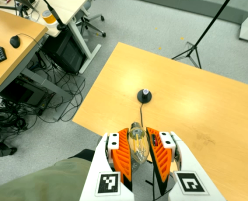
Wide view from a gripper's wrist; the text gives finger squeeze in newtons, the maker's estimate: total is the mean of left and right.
{"total": 20.7, "left": 22.2, "right": 19.1}